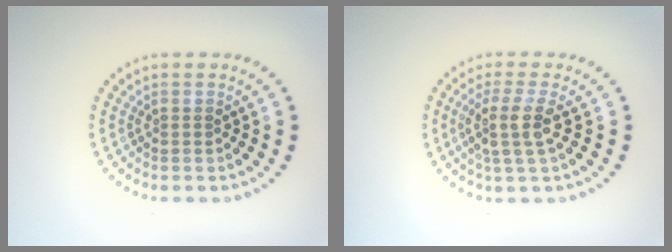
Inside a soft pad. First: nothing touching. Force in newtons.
{"total": 3.1, "press": 2.4, "slide": 2.0}